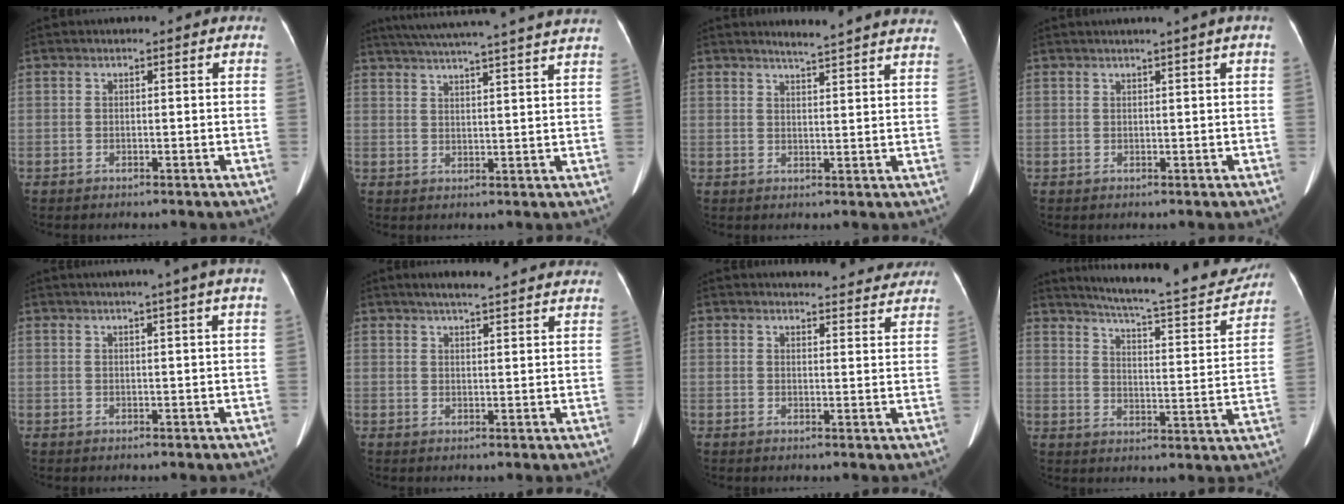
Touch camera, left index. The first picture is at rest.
{"total": 23.1, "force": [20.9, -0.8, 9.9], "torque": [-0.166, -0.009, 0.269]}
{"total": 12.7, "force": [12.0, -0.5, 4.0], "torque": [-0.056, -0.035, 0.131]}
{"total": 2.1, "force": [1.4, -0.8, 1.4], "torque": [-0.018, 0.001, 0.025]}
{"total": 4.7, "force": [3.5, -1.4, 2.8], "torque": [-0.039, 0.008, 0.043]}
{"total": 15.4, "force": [14.0, 1.5, 6.4], "torque": [-0.086, 0.027, 0.171]}
{"total": 14.3, "force": [13.8, 2.6, 2.8], "torque": [-0.010, -0.017, 0.142]}
{"total": 21.4, "force": [19.5, 2.0, 8.5], "torque": [-0.132, -0.041, 0.254]}